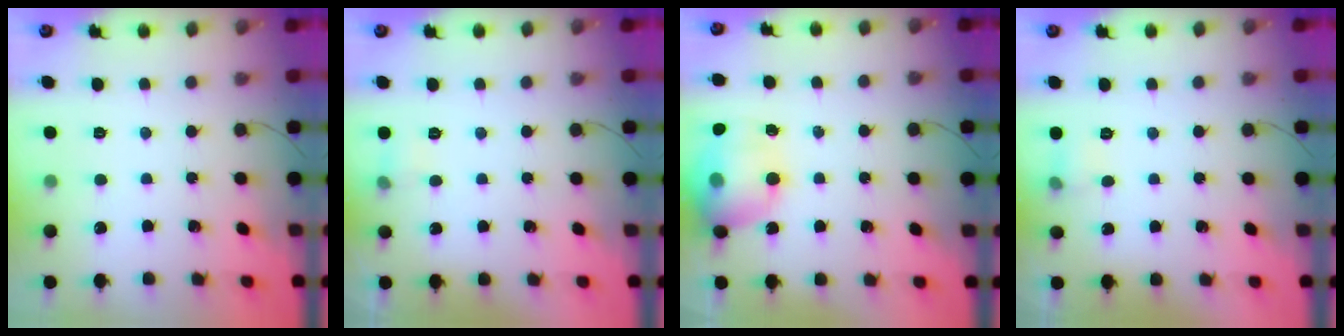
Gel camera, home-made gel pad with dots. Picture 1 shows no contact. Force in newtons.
{"total": 4.1, "press": 3.9, "slide": 1.2}
{"total": 16.8, "press": 16.7, "slide": 2.4}
{"total": 5.2, "press": 4.9, "slide": 1.7}